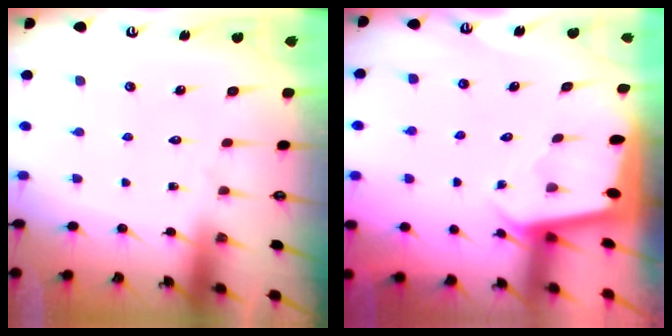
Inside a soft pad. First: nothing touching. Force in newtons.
{"total": 1.9, "press": 1.9, "slide": 0.1}